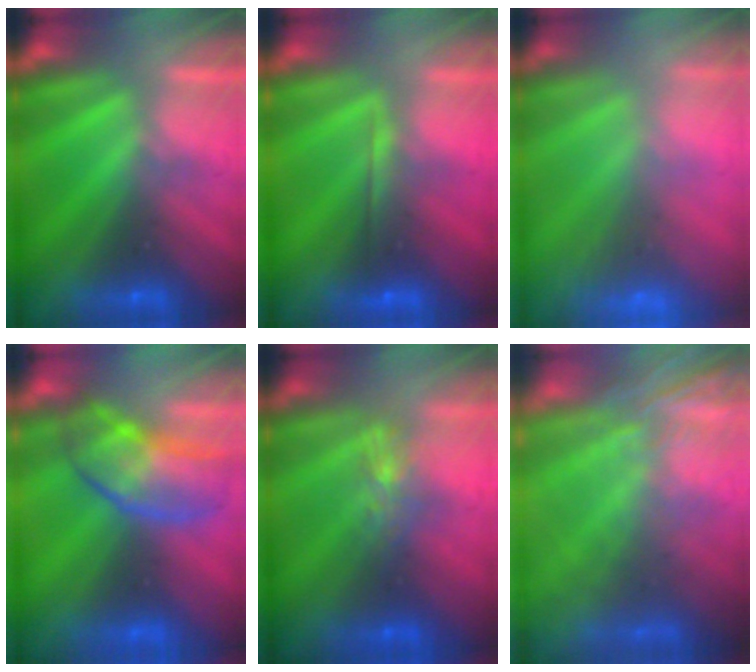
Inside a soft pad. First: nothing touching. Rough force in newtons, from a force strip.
{"total": 1.8}
{"total": 5.8}
{"total": 2.8}
{"total": 4.8}
{"total": 5.6}